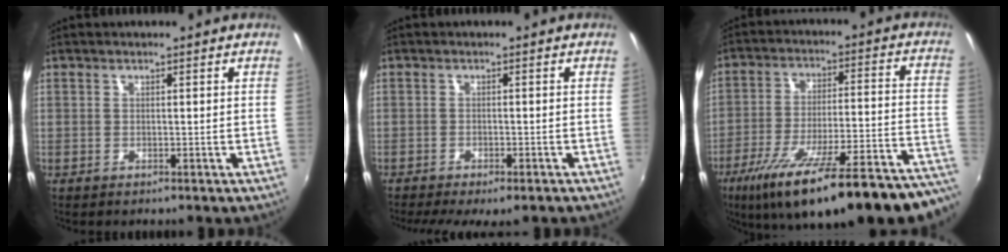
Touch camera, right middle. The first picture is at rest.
{"total": 7.4, "force": [-5.8, 1.9, 4.3], "torque": [-0.096, -0.032, -0.088]}
{"total": 29.3, "force": [-23.2, 4.5, 17.3], "torque": [-0.246, -0.060, -0.327]}